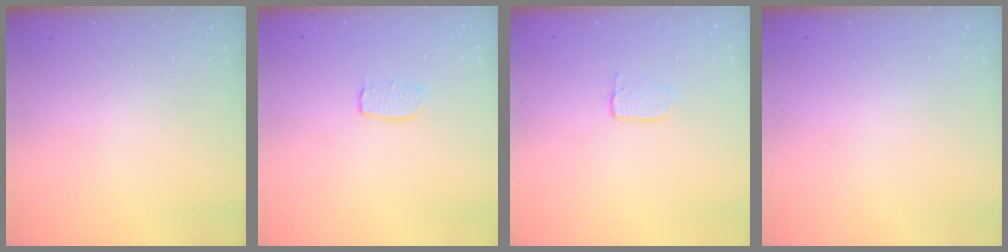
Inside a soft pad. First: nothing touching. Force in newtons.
{"total": 5.6, "press": 5.6, "slide": 0.4}
{"total": 3.6, "press": 3.6, "slide": 0.2}
{"total": 0.0}